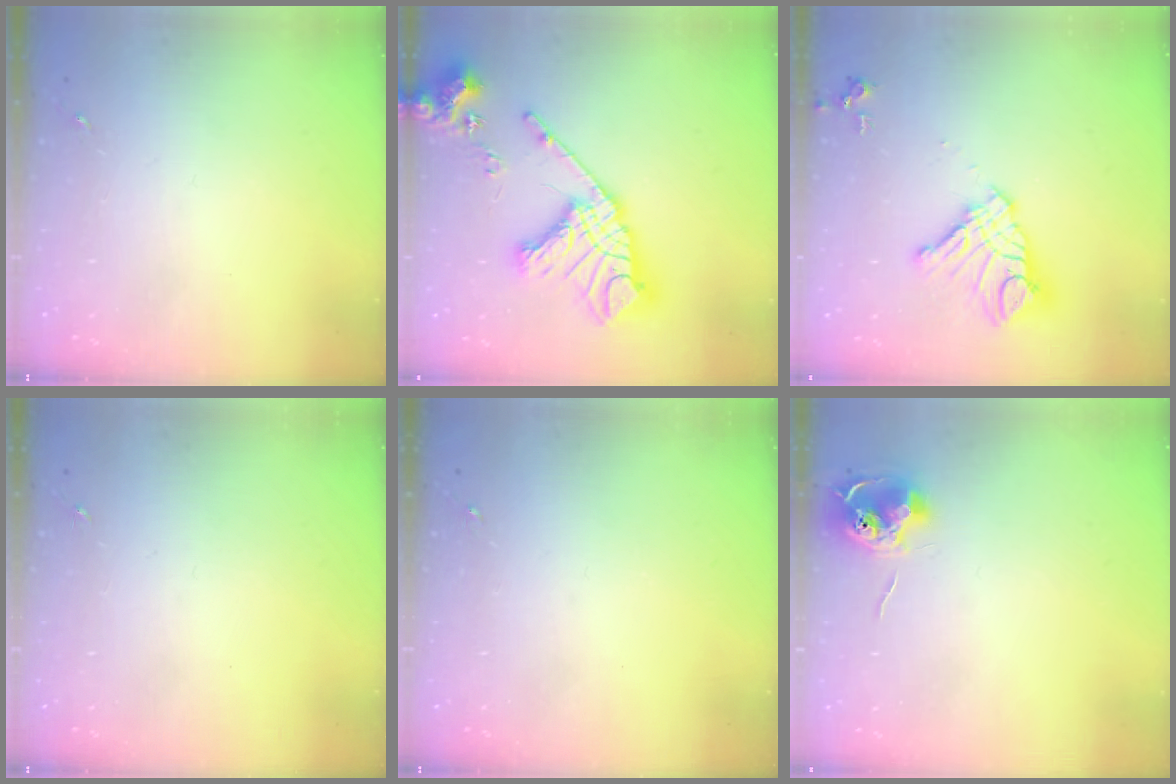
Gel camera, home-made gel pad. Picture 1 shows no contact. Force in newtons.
{"total": 24.0, "press": 23.8, "slide": 3.0}
{"total": 14.6, "press": 14.5, "slide": 1.3}
{"total": 0.0}
{"total": 0.0}
{"total": 9.6, "press": 9.6, "slide": 0.3}